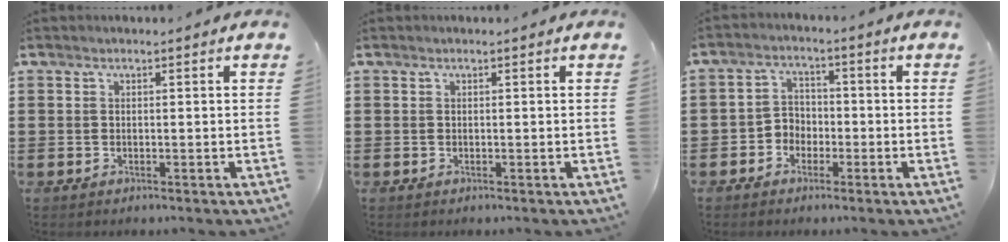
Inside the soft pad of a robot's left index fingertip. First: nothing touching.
{"total": 0.0}
{"total": 3.4, "force": [-2.1, 2.6, 0.7], "torque": [-0.024, 0.010, -0.049]}